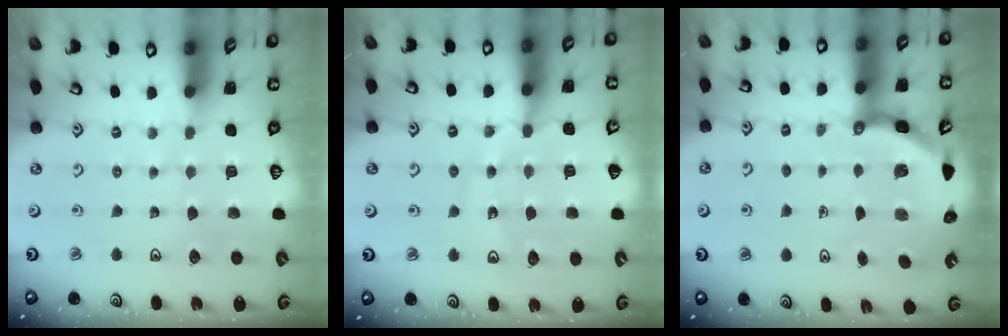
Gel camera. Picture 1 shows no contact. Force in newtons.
{"total": 12.8, "press": 12.6, "slide": 2.4}
{"total": 5.6, "press": 5.4, "slide": 1.6}